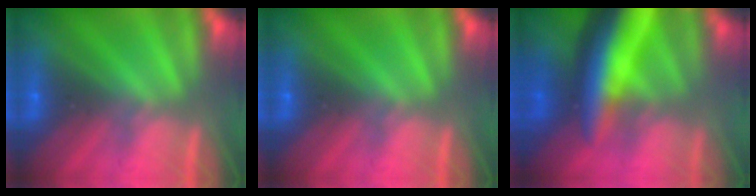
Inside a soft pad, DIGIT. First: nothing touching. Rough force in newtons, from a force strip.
{"total": 0.0}
{"total": 8.0}